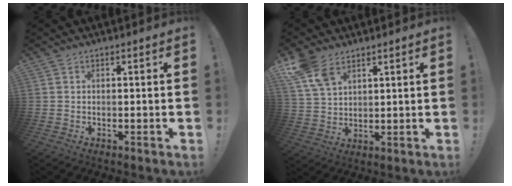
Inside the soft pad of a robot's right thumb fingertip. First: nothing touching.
{"total": 8.8, "force": [5.8, 5.0, 4.5], "torque": [-0.086, -0.020, 0.117]}